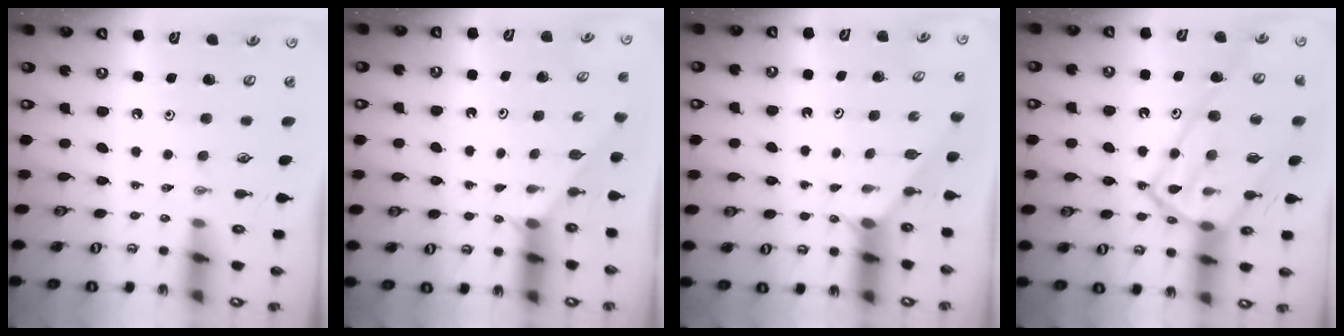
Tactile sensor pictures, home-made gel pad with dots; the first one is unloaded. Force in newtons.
{"total": 1.4, "press": 1.4, "slide": 0.2}
{"total": 0.9, "press": 0.9, "slide": 0.2}
{"total": 22.2, "press": 22.1, "slide": 1.9}